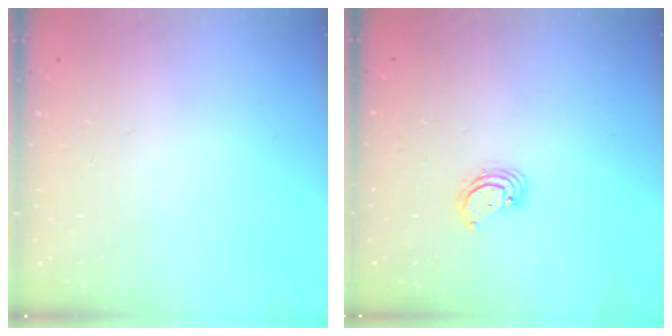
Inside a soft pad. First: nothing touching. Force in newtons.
{"total": 3.0, "press": 3.0, "slide": 0.2}